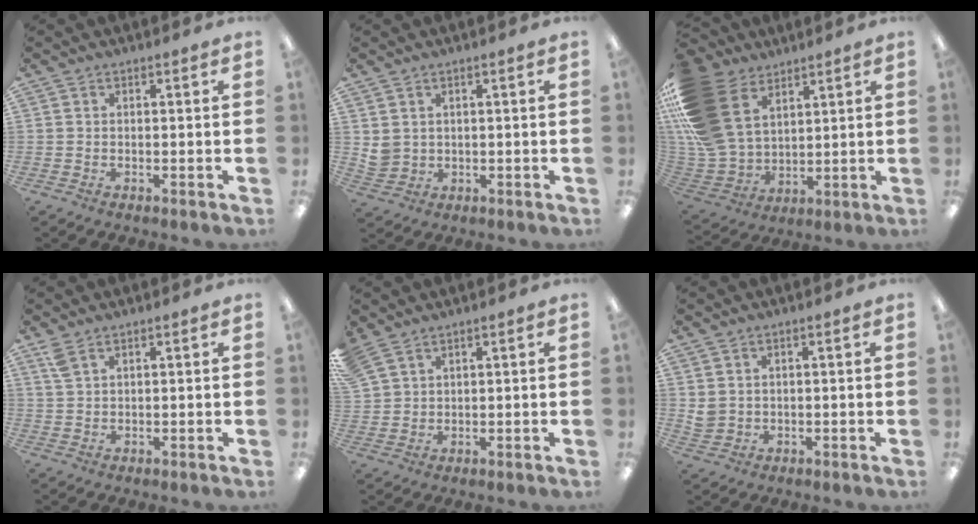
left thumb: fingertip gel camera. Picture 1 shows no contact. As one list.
[{"total": 3.3, "force": [1.6, 2.9, 0.4], "torque": [-0.009, -0.004, 0.030]}, {"total": 24.1, "force": [9.5, 16.9, 14.3], "torque": [-0.327, -0.046, 0.178]}, {"total": 3.3, "force": [2.2, 1.4, 2.0], "torque": [-0.046, 0.001, 0.040]}, {"total": 4.8, "force": [3.8, 2.6, 1.5], "torque": [-0.041, -0.009, 0.076]}, {"total": 2.8, "force": [1.3, 2.5, 0.4], "torque": [-0.014, 0.001, 0.026]}]